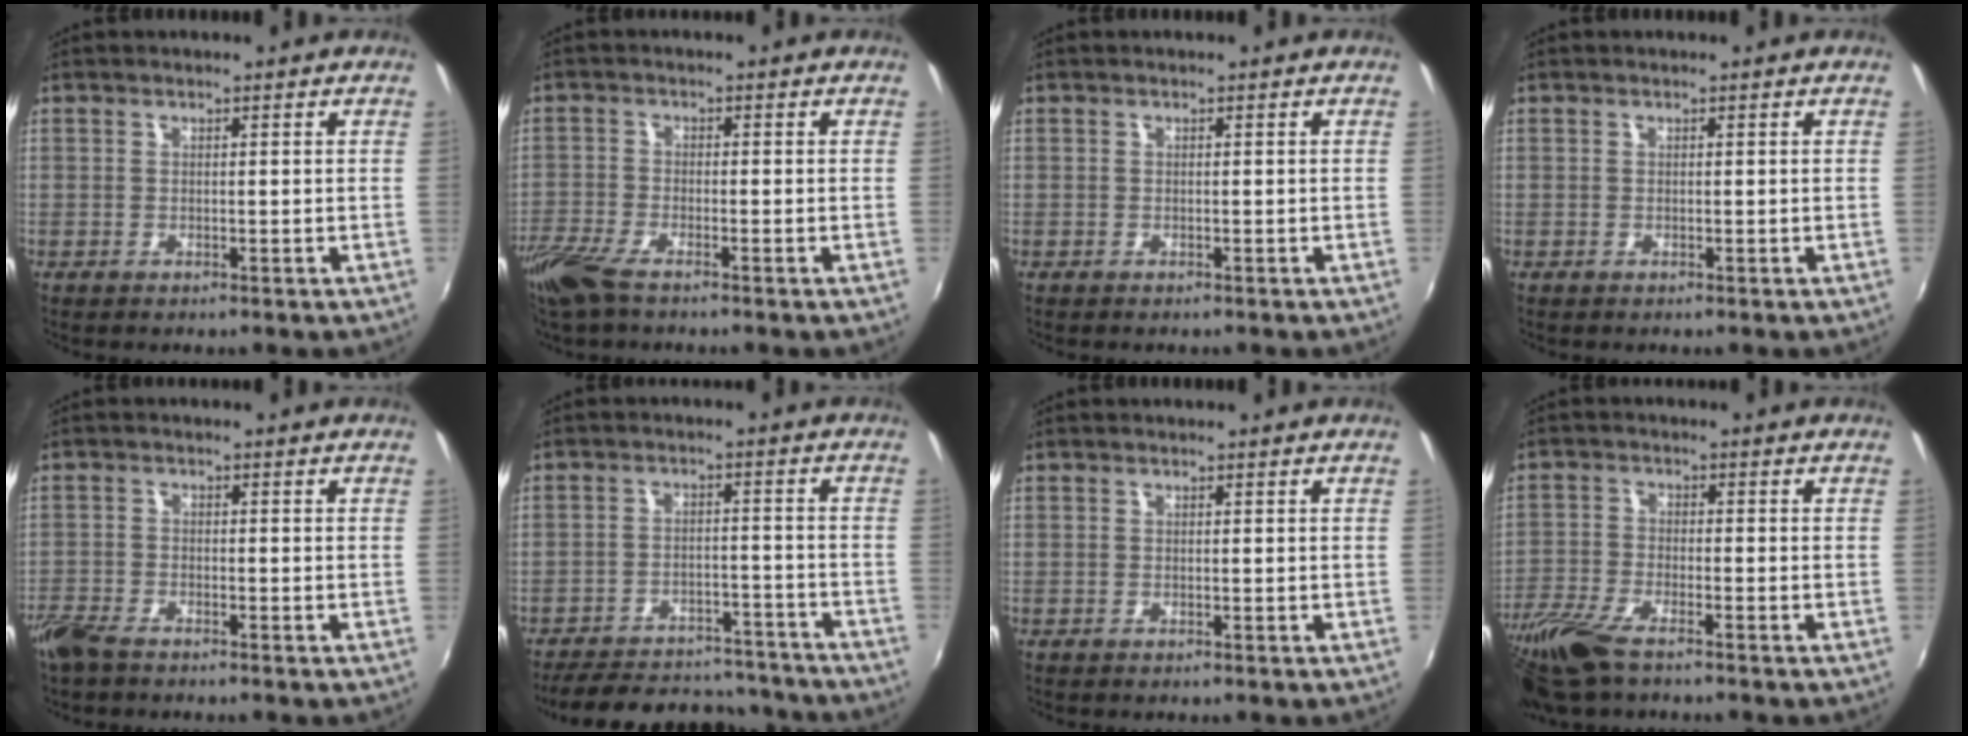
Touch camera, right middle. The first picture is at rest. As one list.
[{"total": 8.3, "force": [-6.2, 2.1, 5.0], "torque": [-0.131, -0.031, -0.125]}, {"total": 0.0}, {"total": 0.0}, {"total": 5.6, "force": [-4.5, 1.7, 2.7], "torque": [-0.074, -0.019, -0.091]}, {"total": 20.1, "force": [-17.6, 7.0, 6.7], "torque": [-0.144, 0.032, -0.220]}, {"total": 0.0}, {"total": 12.0, "force": [-9.0, 3.2, 7.3], "torque": [-0.180, -0.036, -0.182]}]